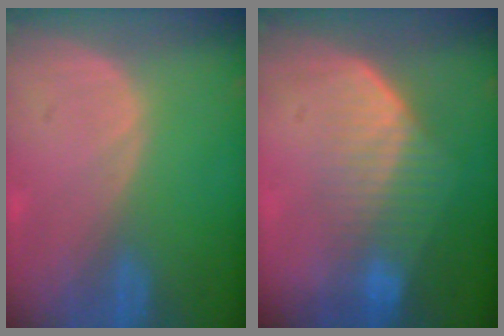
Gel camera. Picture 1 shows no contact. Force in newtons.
{"total": 7.1, "press": 6.2, "slide": 3.3}